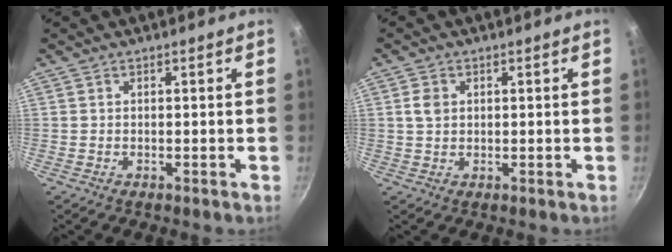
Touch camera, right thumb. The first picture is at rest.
{"total": 2.7, "force": [0.6, 2.1, 1.6], "torque": [-0.027, 0.001, 0.011]}